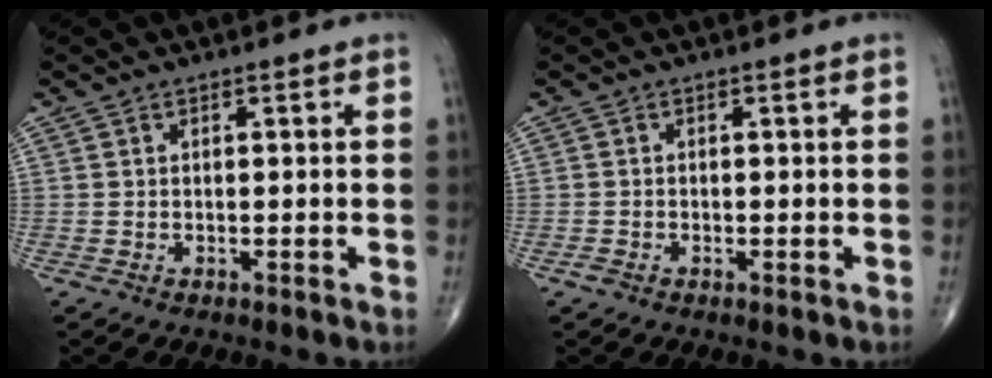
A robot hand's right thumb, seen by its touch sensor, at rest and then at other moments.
{"total": 1.0, "force": [-0.5, 0.6, 0.6], "torque": [-0.014, 0.000, -0.010]}